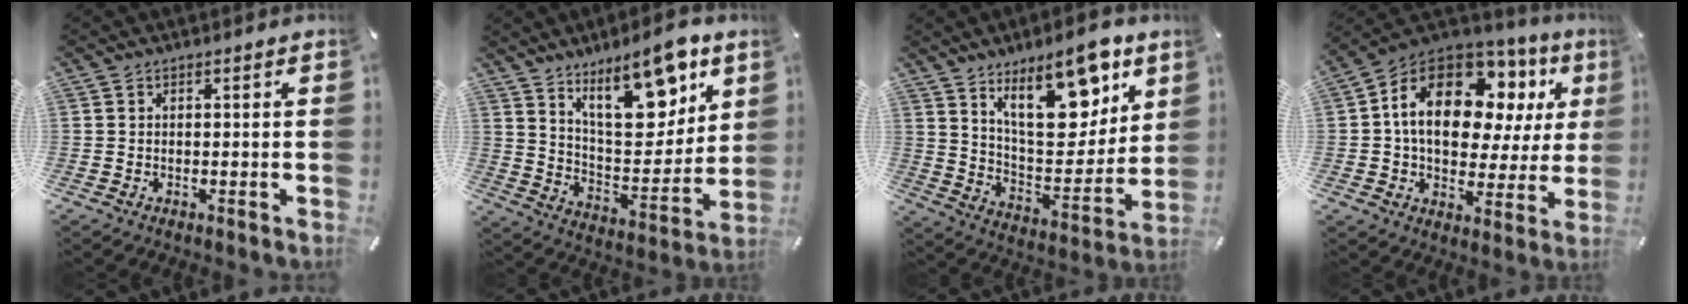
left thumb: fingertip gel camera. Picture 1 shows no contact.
{"total": 18.7, "force": [12.0, 8.1, 11.8], "torque": [-0.159, -0.072, 0.199]}
{"total": 20.2, "force": [12.2, 9.4, 13.0], "torque": [-0.181, -0.068, 0.204]}
{"total": 18.4, "force": [6.1, 12.0, 12.5], "torque": [-0.211, -0.026, 0.104]}